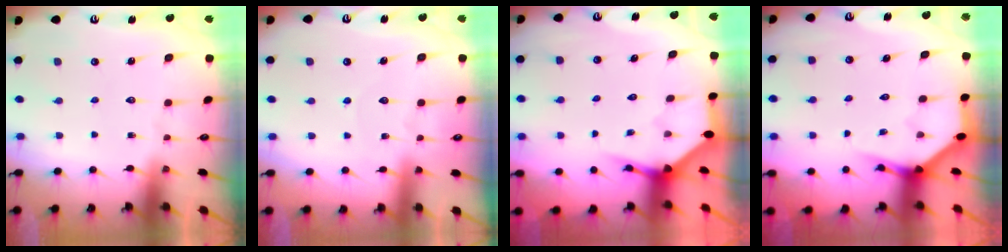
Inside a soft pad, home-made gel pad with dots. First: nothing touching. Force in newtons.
{"total": 3.3, "press": 3.3, "slide": 0.3}
{"total": 3.4, "press": 3.4, "slide": 0.1}
{"total": 3.9, "press": 3.8, "slide": 0.4}